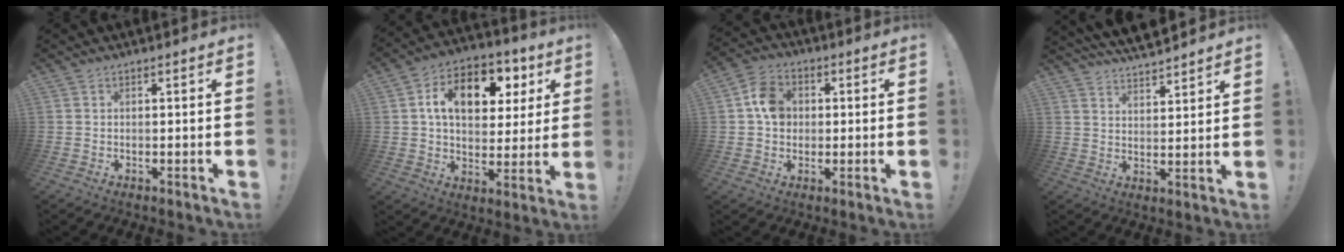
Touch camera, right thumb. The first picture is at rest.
{"total": 15.5, "force": [5.6, 9.9, 10.6], "torque": [-0.152, -0.018, 0.096]}
{"total": 9.3, "force": [1.0, 7.7, 5.0], "torque": [-0.077, 0.014, 0.022]}
{"total": 6.6, "force": [6.1, 1.6, 1.9], "torque": [-0.036, -0.049, 0.111]}